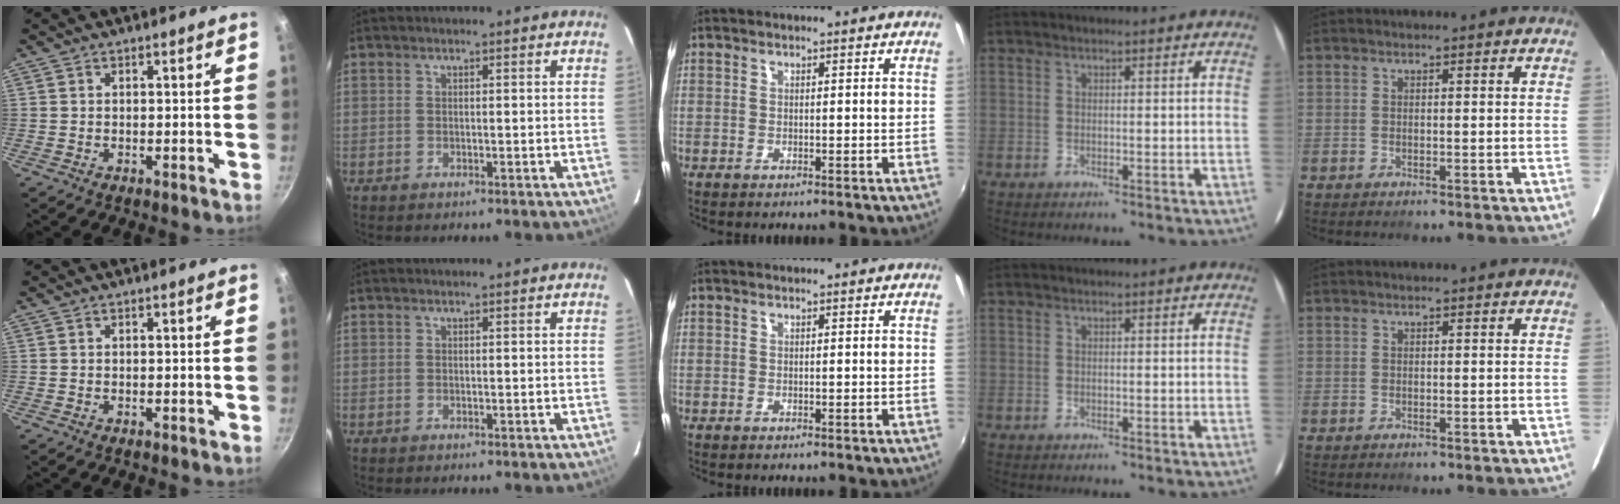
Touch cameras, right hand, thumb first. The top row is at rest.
{}